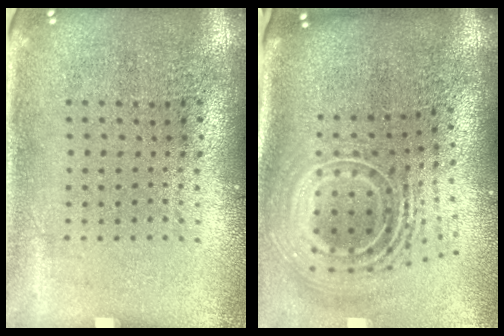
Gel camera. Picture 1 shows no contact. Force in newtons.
{"total": 2.8, "press": 1.8, "slide": 2.2}